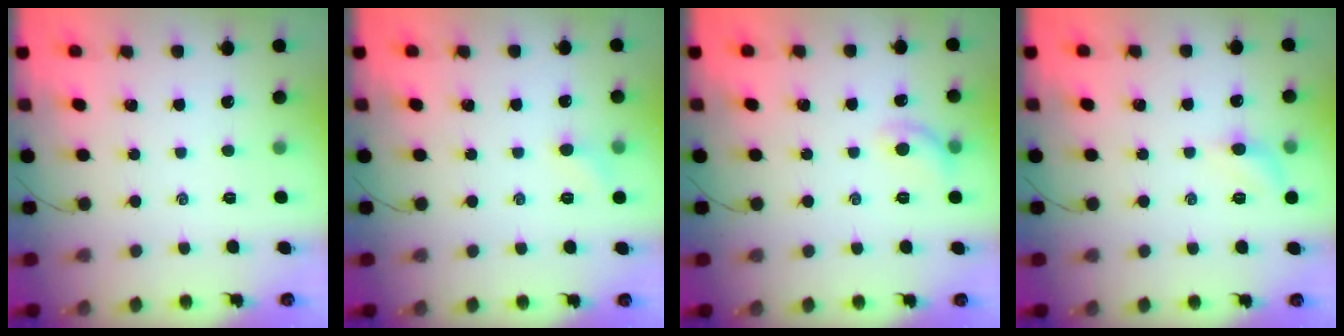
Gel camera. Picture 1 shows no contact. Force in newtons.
{"total": 4.4, "press": 4.1, "slide": 1.4}
{"total": 6.9, "press": 6.8, "slide": 0.9}
{"total": 5.6, "press": 5.4, "slide": 1.1}